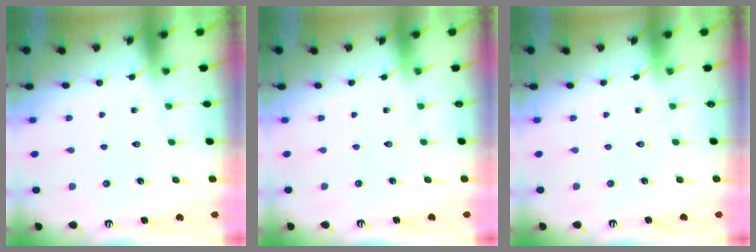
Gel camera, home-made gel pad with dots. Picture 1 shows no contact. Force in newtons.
{"total": 0.0}
{"total": 0.0}